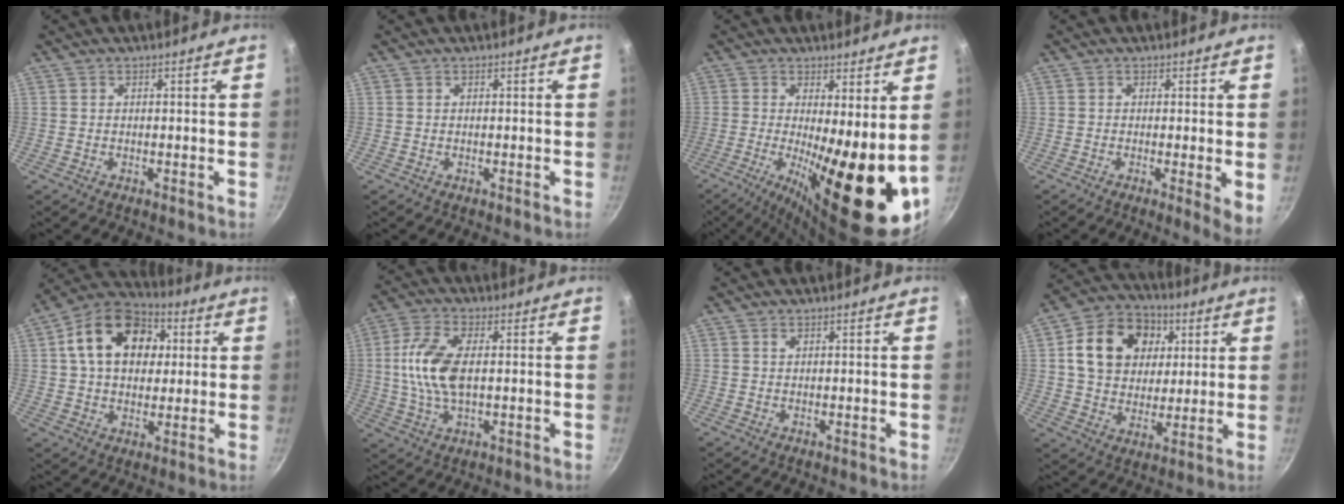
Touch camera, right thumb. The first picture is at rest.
{"total": 0.0}
{"total": 17.4, "force": [-1.7, 4.8, 16.7], "torque": [-0.239, -0.022, -0.022]}
{"total": 4.5, "force": [-0.2, 0.8, 4.5], "torque": [-0.056, -0.020, -0.006]}
{"total": 17.6, "force": [4.2, 12.6, 11.6], "torque": [-0.164, 0.019, 0.056]}
{"total": 10.9, "force": [0.7, 5.5, 9.4], "torque": [-0.188, 0.009, 0.007]}
{"total": 0.6, "force": [0.3, 0.4, 0.3], "torque": [-0.005, 0.000, 0.006]}
{"total": 16.9, "force": [4.7, 13.3, 9.4], "torque": [-0.136, 0.007, 0.073]}